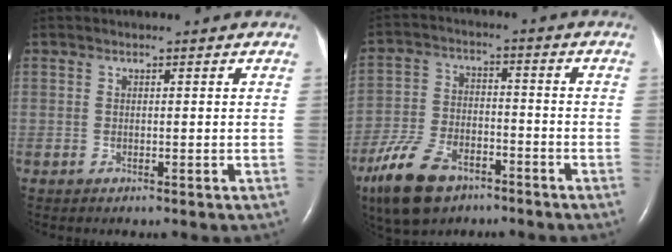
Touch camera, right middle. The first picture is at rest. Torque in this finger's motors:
{"motor_torque": [1.05, -1.09, 0.20, 0.12]}